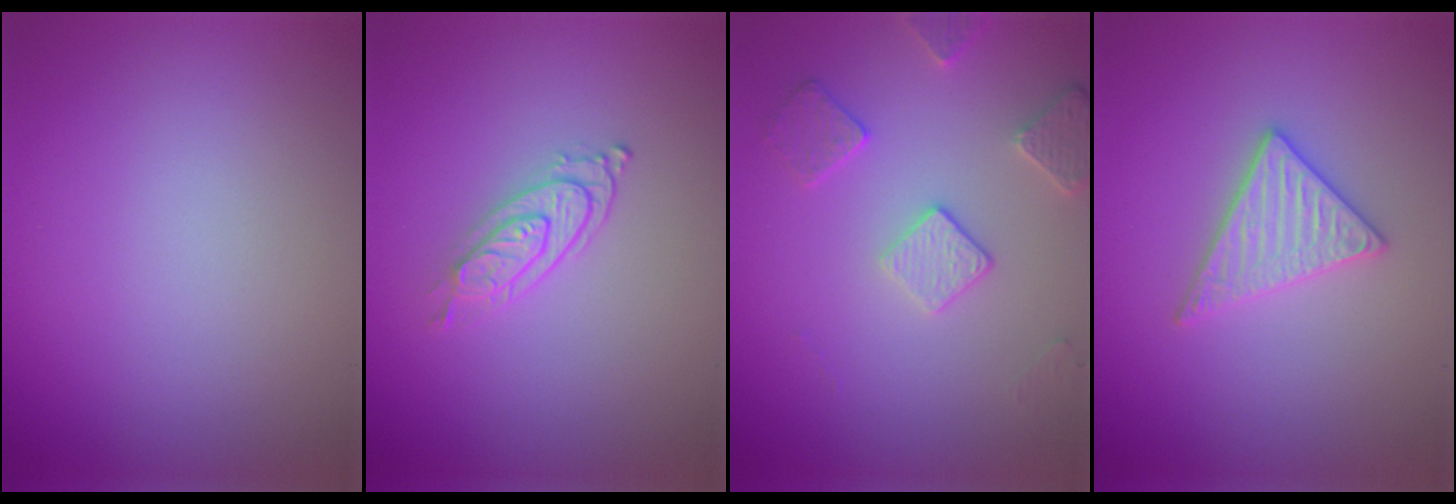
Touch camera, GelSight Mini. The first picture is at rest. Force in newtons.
{"total": 2.7, "press": 2.1, "slide": 1.7}
{"total": 2.8, "press": 2.7, "slide": 0.6}
{"total": 2.9, "press": 2.9, "slide": 0.3}